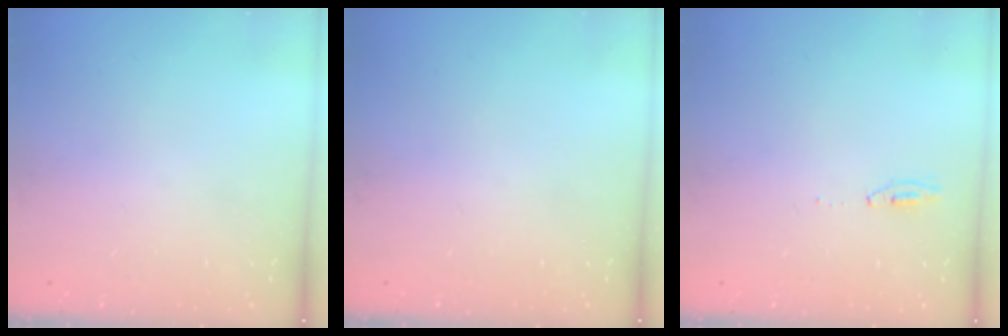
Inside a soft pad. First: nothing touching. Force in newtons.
{"total": 0.0}
{"total": 14.8, "press": 3.9, "slide": 14.3}